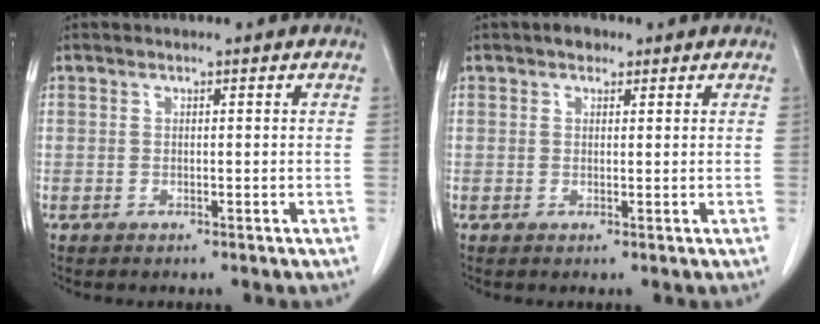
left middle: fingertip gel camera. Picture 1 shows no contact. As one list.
[{"total": 1.7, "force": [1.1, 1.0, 0.7], "torque": [-0.013, 0.006, 0.014]}]